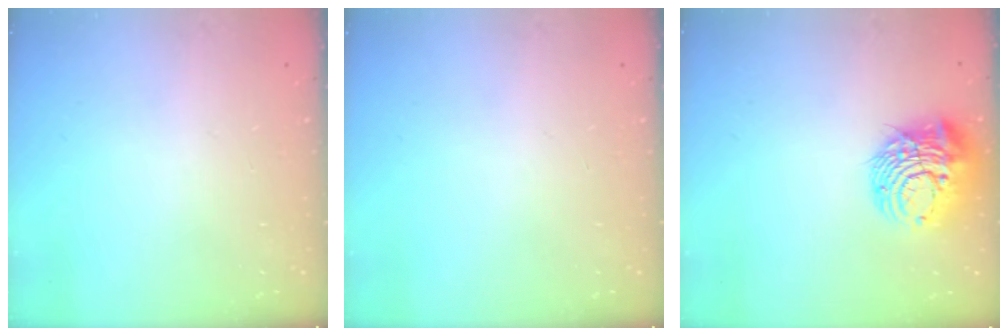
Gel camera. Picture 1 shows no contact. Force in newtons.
{"total": 0.0}
{"total": 13.8, "press": 13.7, "slide": 1.5}